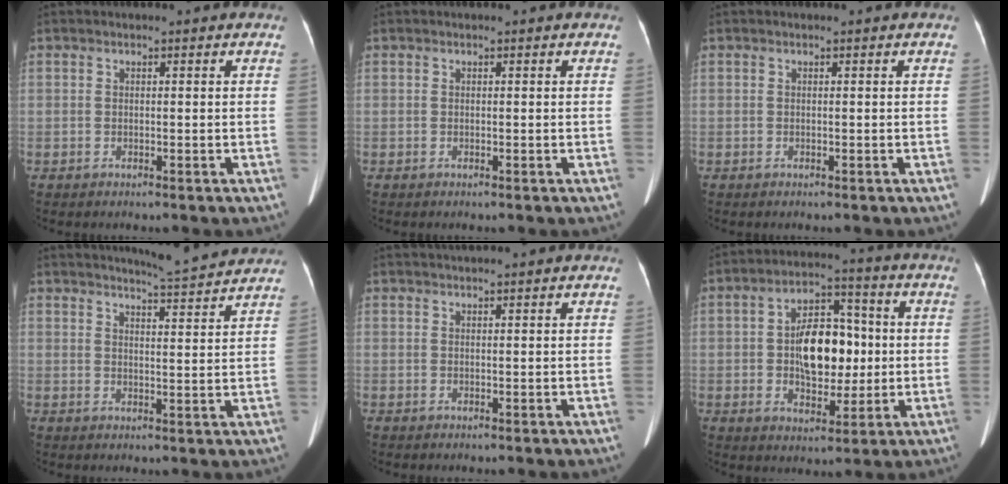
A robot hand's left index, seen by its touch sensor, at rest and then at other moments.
{"total": 0.0}
{"total": 0.0}
{"total": 7.8, "force": [7.6, -0.9, 1.6], "torque": [-0.040, -0.005, 0.101]}
{"total": 3.9, "force": [3.5, -0.4, 1.6], "torque": [-0.018, 0.029, 0.049]}
{"total": 10.8, "force": [0.1, 6.1, 9.0], "torque": [-0.155, 0.021, 0.007]}